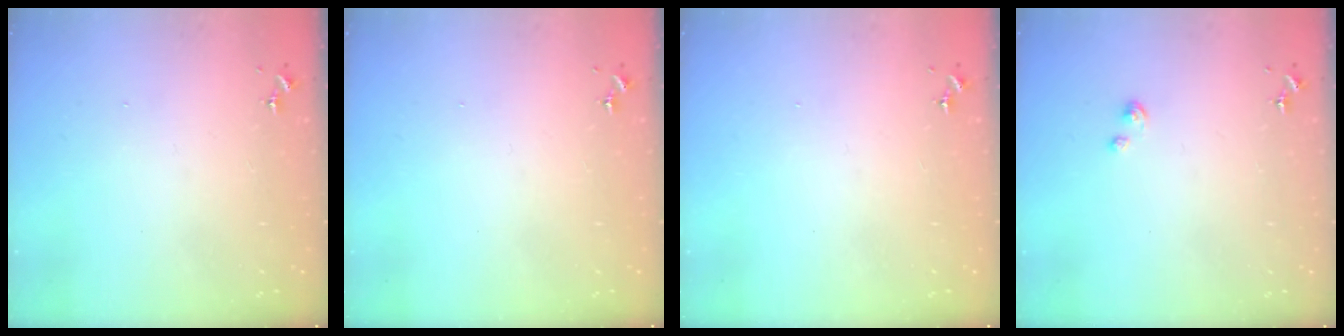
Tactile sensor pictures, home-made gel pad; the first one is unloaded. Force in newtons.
{"total": 0.0}
{"total": 0.0}
{"total": 2.8, "press": 2.8, "slide": 0.3}